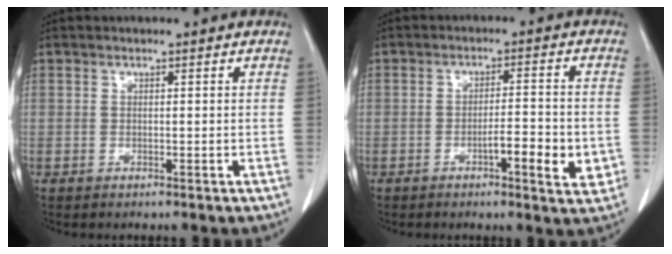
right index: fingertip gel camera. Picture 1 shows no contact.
{"total": 7.1, "force": [-2.4, 1.3, 6.5], "torque": [-0.090, 0.000, -0.032]}